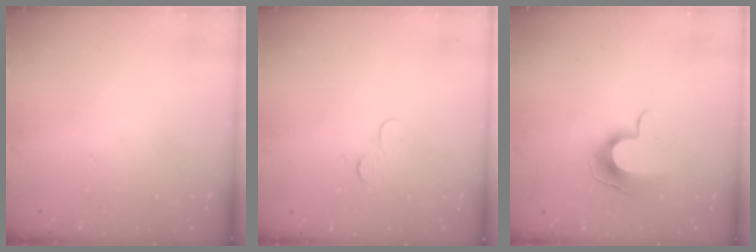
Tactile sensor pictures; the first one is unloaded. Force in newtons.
{"total": 2.3, "press": 2.3, "slide": 0.2}
{"total": 9.0, "press": 9.0, "slide": 0.5}